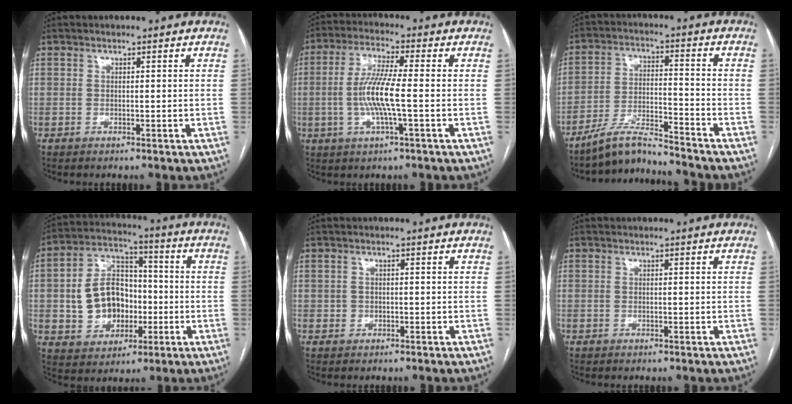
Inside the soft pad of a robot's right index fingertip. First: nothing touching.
{"total": 8.4, "force": [-1.2, 0.4, 8.3], "torque": [-0.171, 0.000, -0.027]}
{"total": 8.1, "force": [-7.7, 0.0, 2.4], "torque": [-0.046, -0.003, -0.138]}
{"total": 12.1, "force": [-1.3, 9.1, 7.9], "torque": [-0.157, 0.030, -0.013]}
{"total": 0.8, "force": [-0.2, 0.8, 0.1], "torque": [0.000, 0.005, -0.004]}
{"total": 0.0}